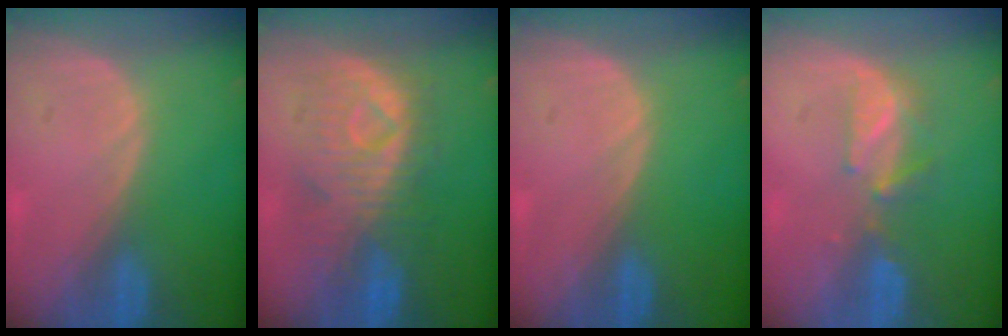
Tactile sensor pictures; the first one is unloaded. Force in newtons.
{"total": 9.4, "press": 9.0, "slide": 2.4}
{"total": 0.0}
{"total": 3.7, "press": 3.6, "slide": 0.8}